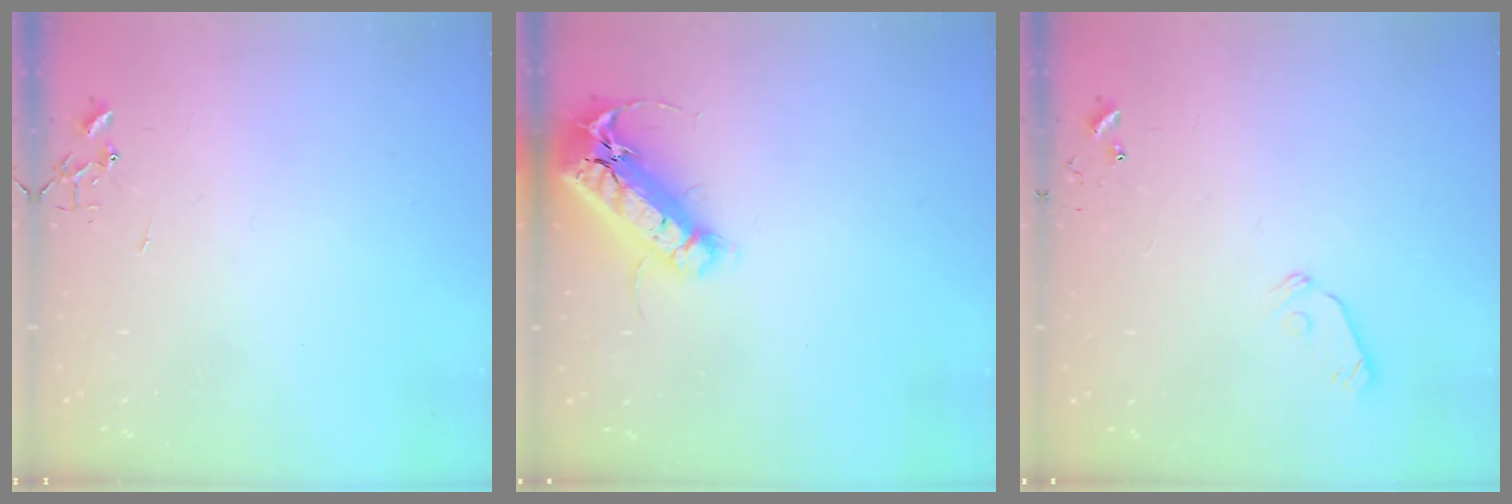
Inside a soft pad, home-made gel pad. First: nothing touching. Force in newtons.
{"total": 18.8, "press": 18.4, "slide": 3.8}
{"total": 6.0, "press": 6.0, "slide": 0.7}